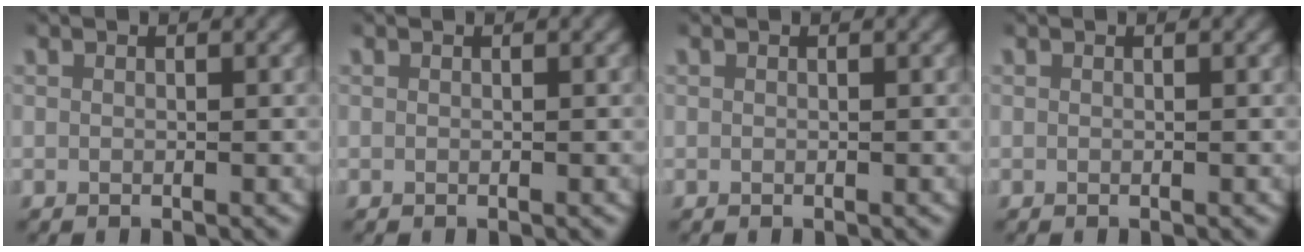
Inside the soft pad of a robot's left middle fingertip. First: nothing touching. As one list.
[{"total": 0.0}, {"total": 0.0}, {"total": 0.0}]